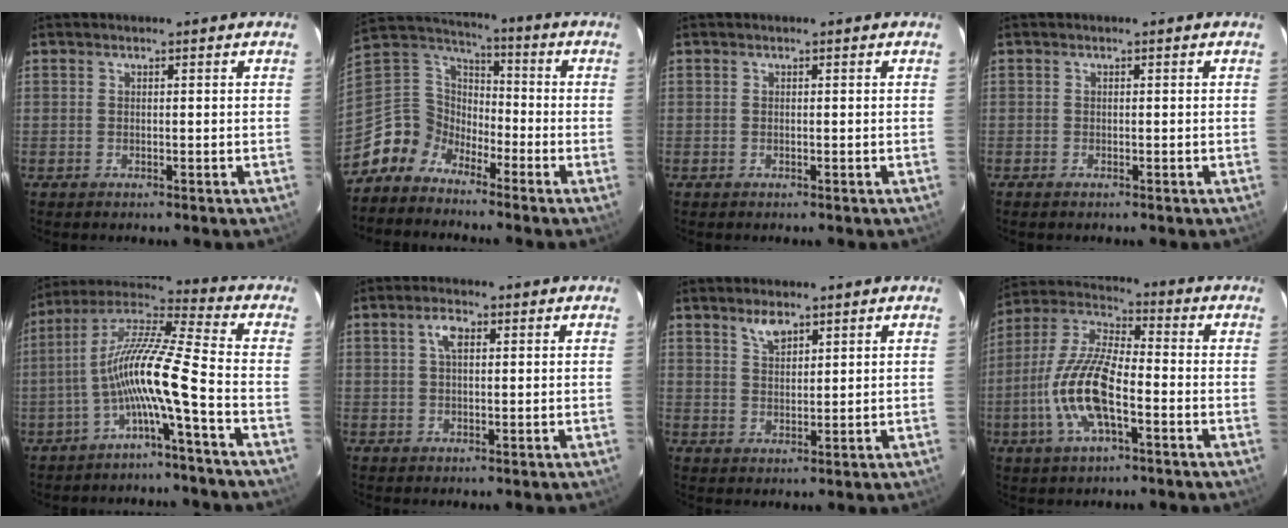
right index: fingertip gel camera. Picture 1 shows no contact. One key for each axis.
{"total": 8.8, "fx": -6.6, "fy": 5.8, "fz": 0.6, "tx": -0.037, "ty": 0.046, "tz": -0.152}
{"total": 0.0}
{"total": 0.6, "fx": -0.5, "fy": 0.3, "fz": 0.1, "tx": -0.005, "ty": -0.002, "tz": -0.011}
{"total": 12.0, "fx": -4.5, "fy": -0.5, "fz": 11.1, "tx": -0.217, "ty": 0.014, "tz": -0.091}
{"total": 3.0, "fx": 0.9, "fy": 1.4, "fz": 2.5, "tx": -0.049, "ty": 0.010, "tz": 0.018}
{"total": 3.5, "fx": 2.6, "fy": 1.4, "fz": 1.9, "tx": -0.033, "ty": 0.003, "tz": 0.050}
{"total": 14.7, "fx": -4.6, "fy": 5.2, "fz": 13.0, "tx": -0.274, "ty": -0.001, "tz": -0.094}